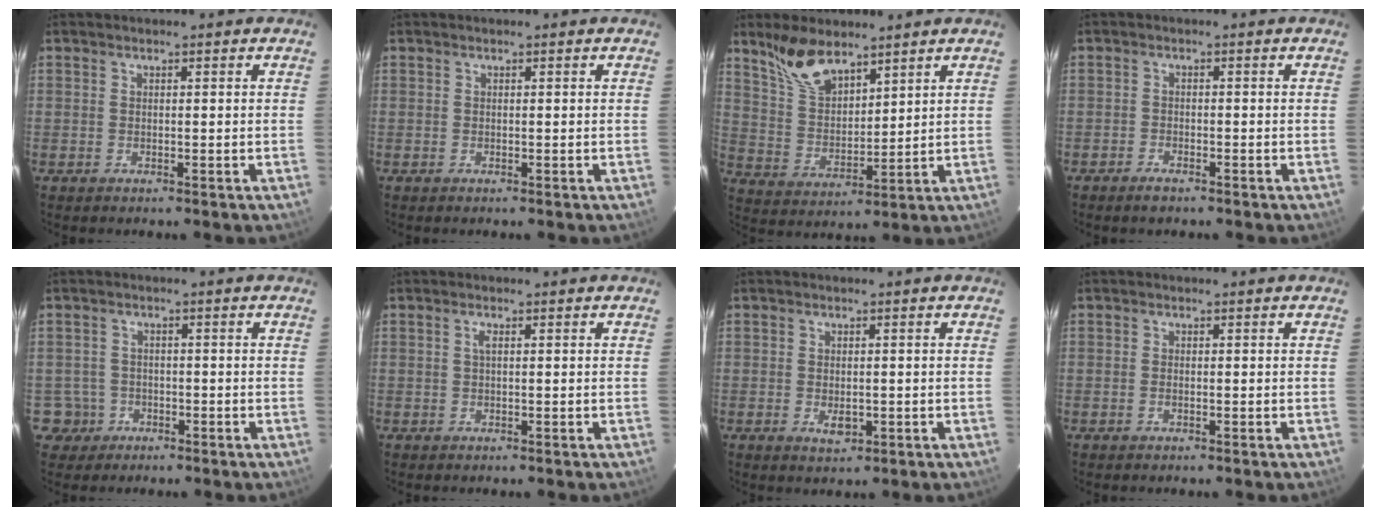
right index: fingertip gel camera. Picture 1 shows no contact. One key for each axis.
{"total": 0.0}
{"total": 9.8, "fx": 7.4, "fy": 4.0, "fz": 5.1, "tx": -0.097, "ty": 0.011, "tz": 0.156}
{"total": 2.1, "fx": -1.7, "fy": 0.8, "fz": 0.9, "tx": -0.026, "ty": 0.001, "tz": -0.034}
{"total": 4.0, "fx": -1.5, "fy": 3.7, "fz": -0.2, "tx": -0.001, "ty": 0.019, "tz": -0.026}
{"total": 0.9, "fx": 0.2, "fy": 0.2, "fz": 0.8, "tx": -0.018, "ty": 0.002, "tz": 0.002}
{"total": 2.8, "fx": -0.7, "fy": 1.8, "fz": 2.1, "tx": -0.036, "ty": -0.006, "tz": -0.008}
{"total": 0.7, "fx": -0.3, "fy": 0.3, "fz": 0.5, "tx": -0.014, "ty": -0.001, "tz": -0.005}